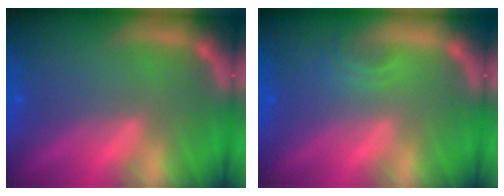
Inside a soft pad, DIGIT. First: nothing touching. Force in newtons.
{"total": 1.4}